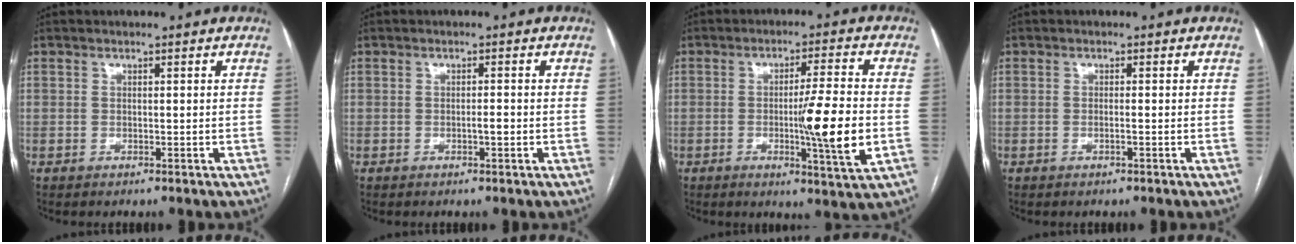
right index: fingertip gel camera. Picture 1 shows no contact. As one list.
[{"total": 1.2, "force": [-0.4, 0.1, 1.1], "torque": [-0.021, 0.001, -0.007]}, {"total": 11.1, "force": [-1.9, -0.4, 10.9], "torque": [-0.167, -0.017, -0.035]}, {"total": 0.8, "force": [-0.3, -0.1, 0.7], "torque": [-0.014, 0.001, -0.004]}]